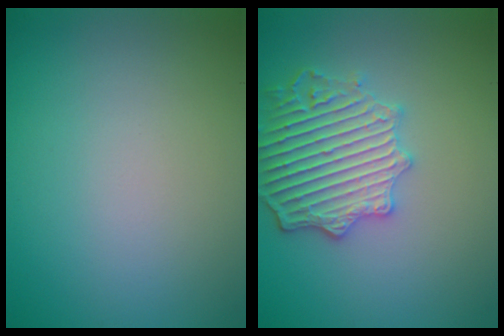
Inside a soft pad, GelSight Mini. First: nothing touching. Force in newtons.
{"total": 5.1, "press": 4.6, "slide": 2.3}